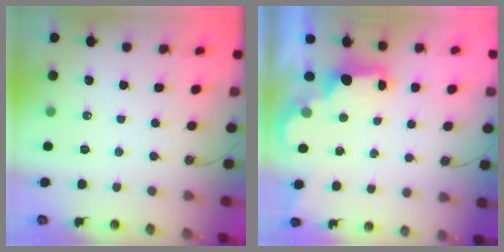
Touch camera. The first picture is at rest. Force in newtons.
{"total": 2.3, "press": 2.2, "slide": 0.7}